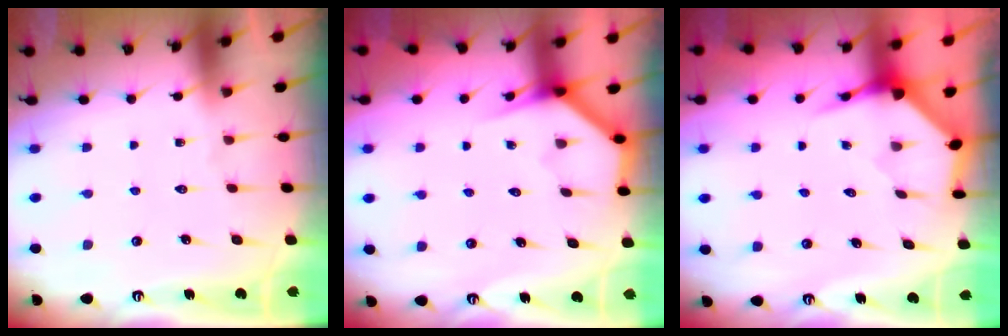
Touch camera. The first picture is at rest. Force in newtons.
{"total": 3.9, "press": 3.8, "slide": 0.3}
{"total": 4.0, "press": 3.9, "slide": 0.4}